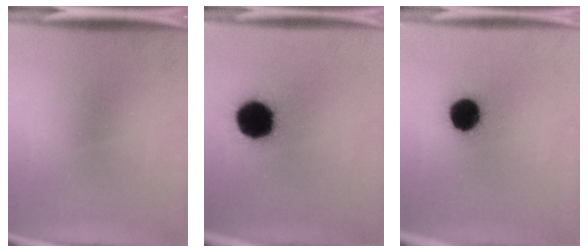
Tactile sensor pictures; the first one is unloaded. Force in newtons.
{"total": 17.3}
{"total": 10.7}